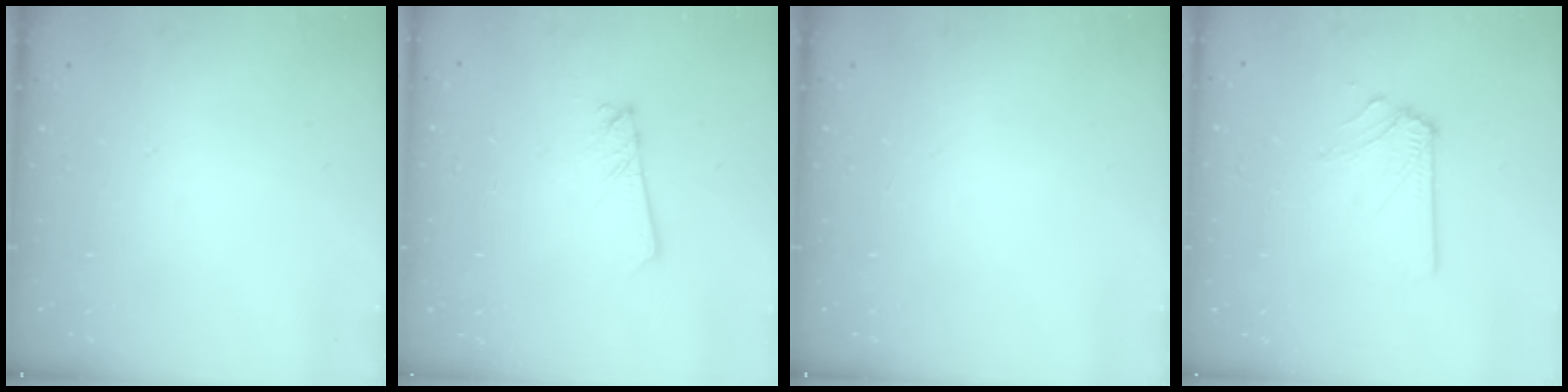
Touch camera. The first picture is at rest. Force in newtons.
{"total": 2.4, "press": 2.4, "slide": 0.2}
{"total": 0.0}
{"total": 2.9, "press": 2.8, "slide": 0.5}